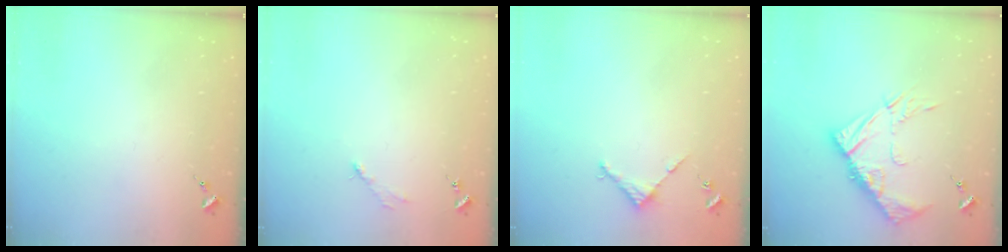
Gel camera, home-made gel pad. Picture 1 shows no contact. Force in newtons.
{"total": 2.6, "press": 2.6, "slide": 0.3}
{"total": 2.9, "press": 2.8, "slide": 0.2}
{"total": 13.4, "press": 13.4, "slide": 1.0}